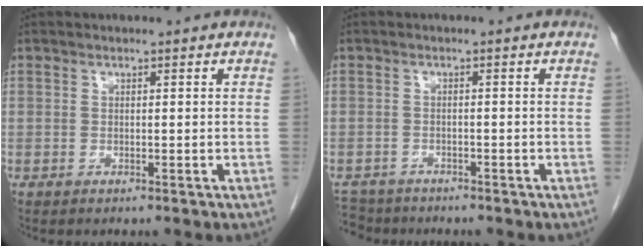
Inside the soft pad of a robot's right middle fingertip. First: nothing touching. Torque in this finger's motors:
{"motor_torque": [0.71, -0.83, 0.58, 0.10]}